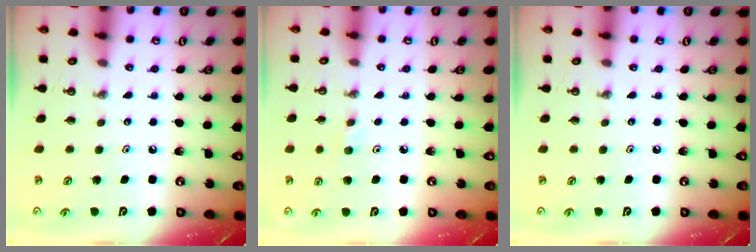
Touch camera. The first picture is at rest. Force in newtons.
{"total": 3.5, "press": 3.4, "slide": 0.9}
{"total": 0.0}